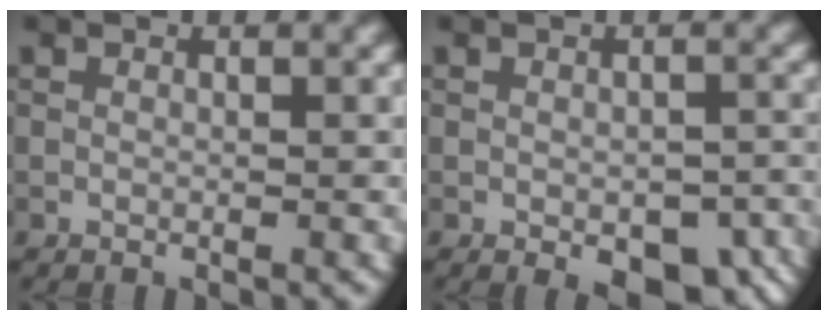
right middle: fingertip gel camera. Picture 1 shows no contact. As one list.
[{"total": 6.3, "force": [-3.1, 2.9, 4.6], "torque": [-0.053, -0.016, -0.028]}]